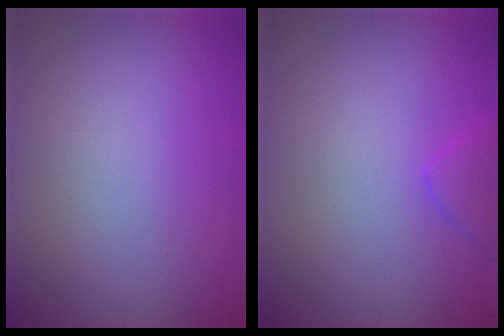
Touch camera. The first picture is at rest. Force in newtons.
{"total": 1.7, "press": 1.7, "slide": 0.2}